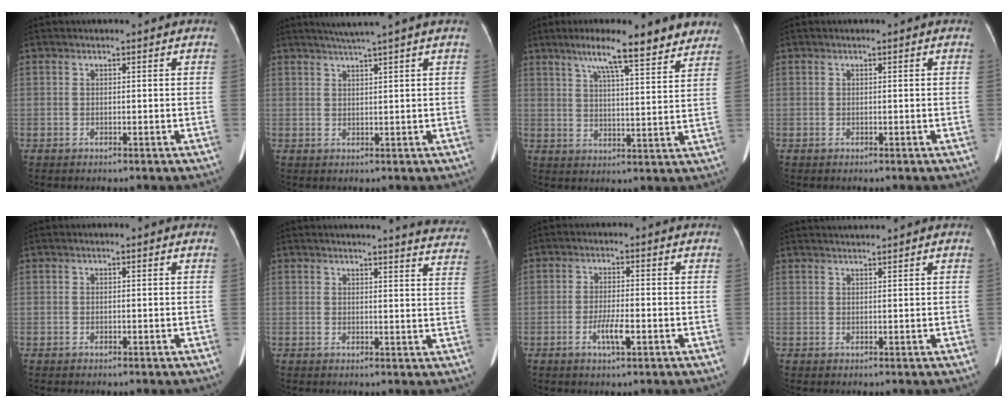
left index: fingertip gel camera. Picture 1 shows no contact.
{"total": 4.2, "force": [3.3, -1.4, 2.2], "torque": [-0.035, 0.008, 0.059]}
{"total": 13.1, "force": [10.0, 1.2, 8.5], "torque": [-0.119, 0.018, 0.137]}
{"total": 0.0}
{"total": 0.0}
{"total": 12.4, "force": [12.2, 0.3, 2.5], "torque": [-0.008, -0.081, 0.102]}
{"total": 3.8, "force": [-1.5, 0.7, 3.4], "torque": [-0.070, -0.002, -0.025]}
{"total": 2.4, "force": [2.3, -0.8, 0.3], "torque": [-0.003, 0.017, 0.047]}